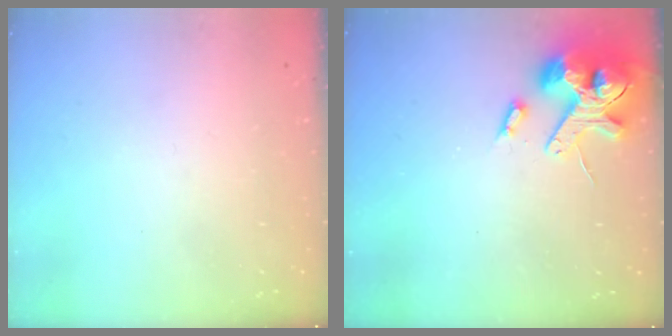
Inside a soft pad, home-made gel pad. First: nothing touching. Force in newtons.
{"total": 13.9, "press": 13.8, "slide": 2.1}